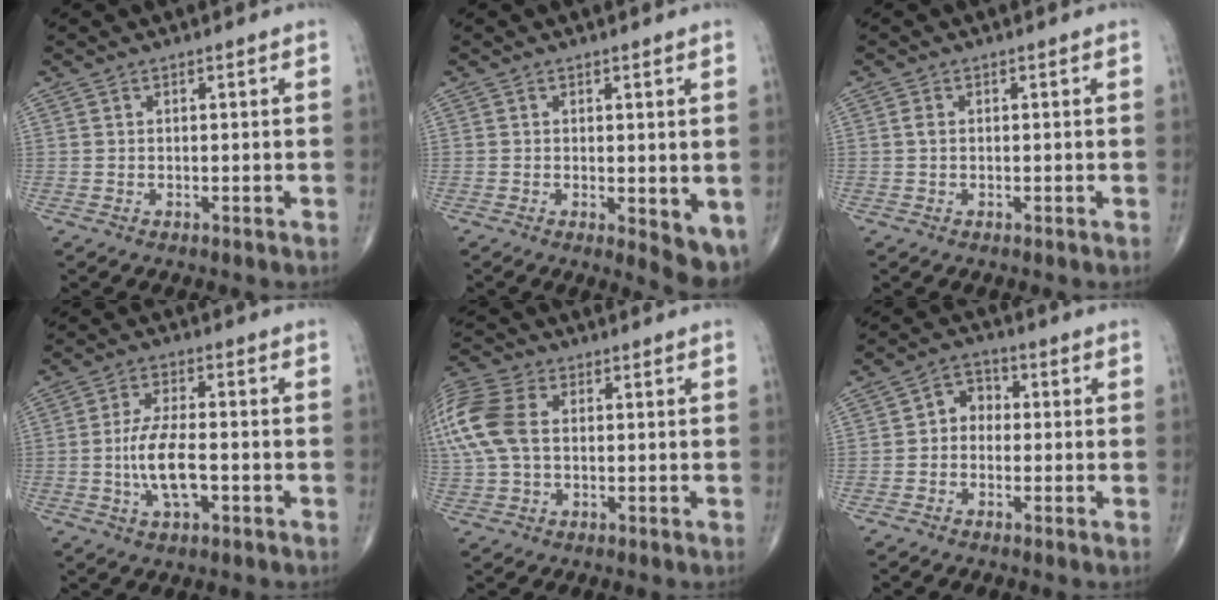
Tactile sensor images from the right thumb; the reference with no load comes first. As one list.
[{"total": 5.9, "force": [-0.6, 2.3, 5.4], "torque": [-0.064, -0.016, -0.005]}, {"total": 0.9, "force": [0.0, 0.6, 0.6], "torque": [-0.011, 0.000, -0.002]}, {"total": 8.9, "force": [-1.7, 3.7, 7.9], "torque": [-0.158, 0.009, -0.033]}, {"total": 17.0, "force": [2.4, 11.7, 12.1], "torque": [-0.323, 0.029, 0.046]}, {"total": 4.8, "force": [-0.4, 4.0, 2.7], "torque": [-0.016, 0.021, -0.022]}]